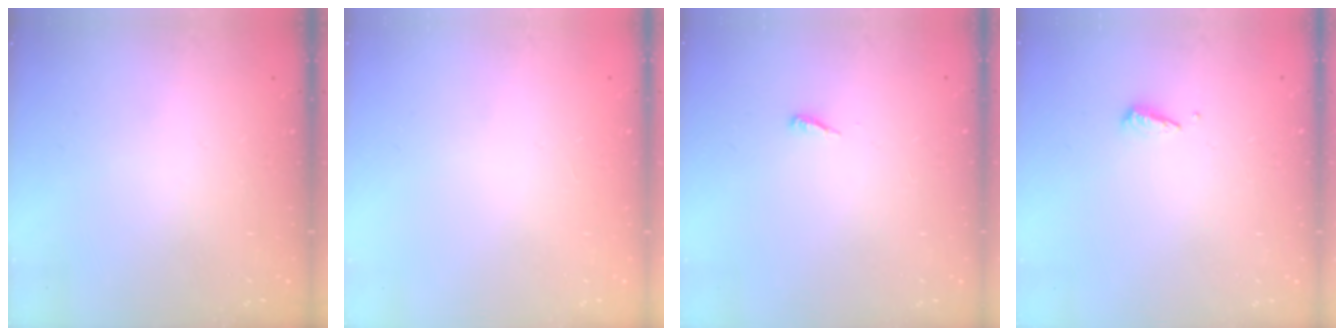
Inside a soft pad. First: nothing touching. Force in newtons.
{"total": 1.0, "press": 0.8, "slide": 0.6}
{"total": 3.2, "press": 3.2, "slide": 0.2}
{"total": 2.9, "press": 2.9, "slide": 0.4}